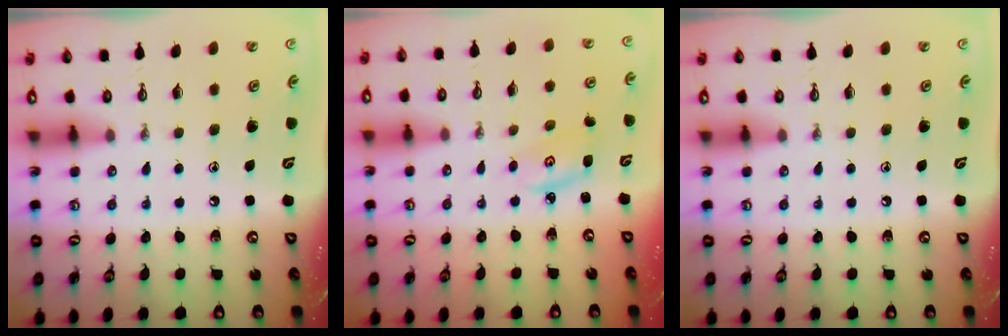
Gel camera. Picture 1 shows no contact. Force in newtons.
{"total": 2.6, "press": 2.6, "slide": 0.2}
{"total": 0.0}